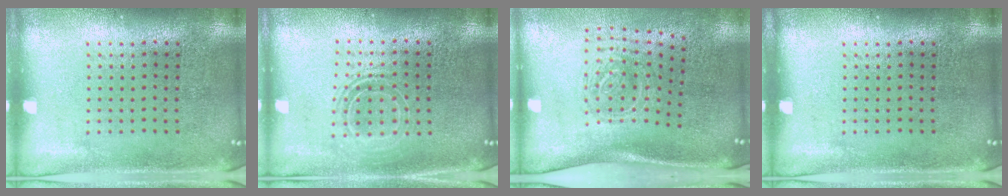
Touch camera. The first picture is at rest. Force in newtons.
{"total": 1.6, "press": 1.2, "slide": 1.0}
{"total": 1.9, "press": 1.3, "slide": 1.4}
{"total": 0.0}